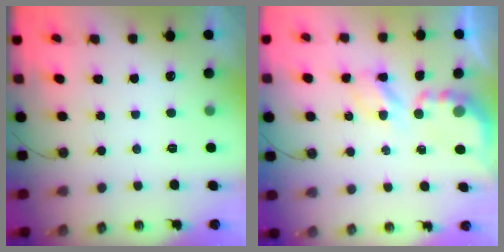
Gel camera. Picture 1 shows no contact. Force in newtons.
{"total": 5.3, "press": 5.3, "slide": 0.5}